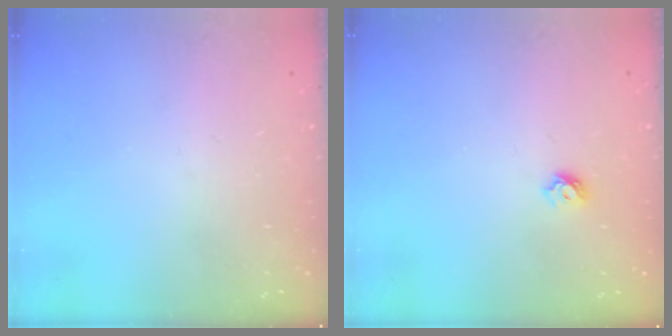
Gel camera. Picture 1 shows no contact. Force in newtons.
{"total": 5.5, "press": 5.5, "slide": 0.7}